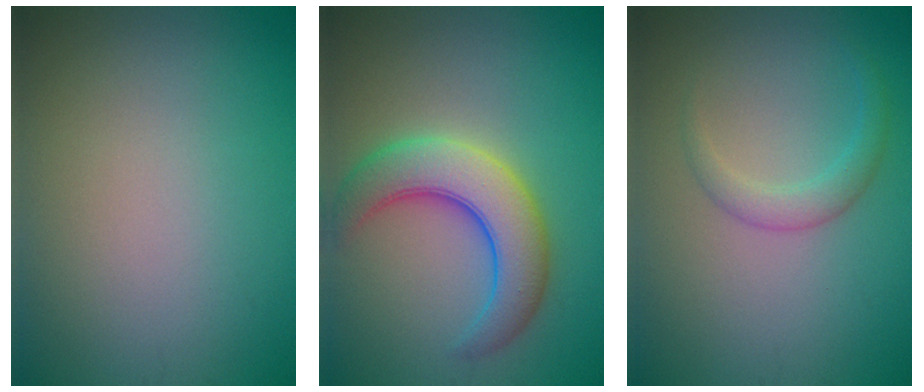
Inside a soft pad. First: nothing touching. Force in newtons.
{"total": 6.6, "press": 6.6, "slide": 0.3}
{"total": 1.5, "press": 1.5, "slide": 0.1}